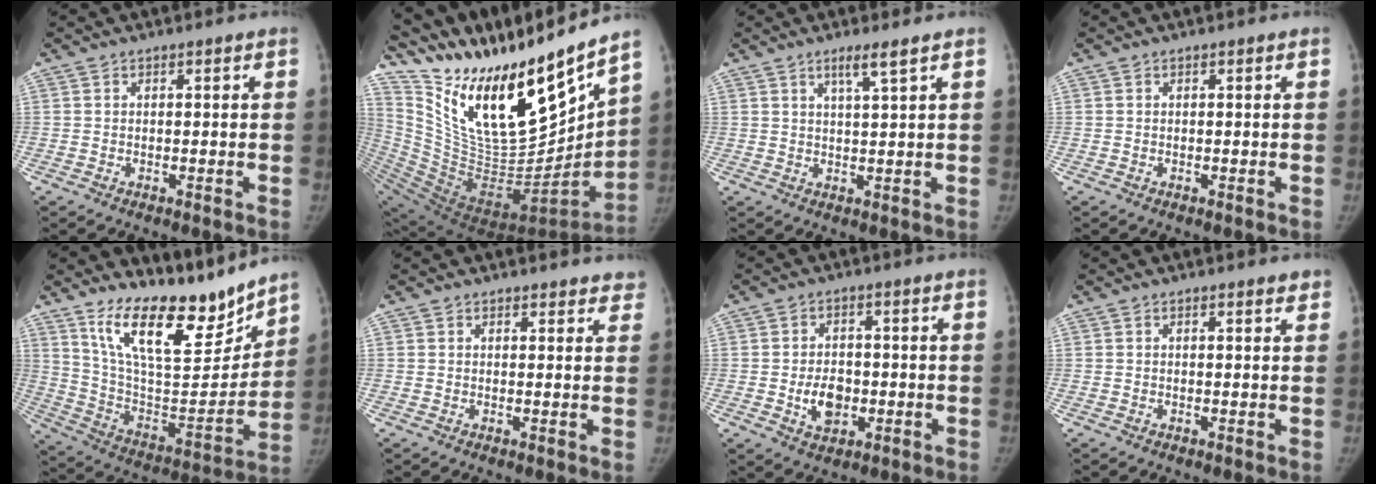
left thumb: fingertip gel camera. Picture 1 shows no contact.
{"total": 31.6, "force": [22.9, 7.9, 20.2], "torque": [-0.300, -0.111, 0.408]}
{"total": 3.3, "force": [2.2, -0.2, 2.6], "torque": [-0.050, -0.016, 0.043]}
{"total": 0.0}
{"total": 21.4, "force": [16.5, 7.0, 11.6], "torque": [-0.140, -0.102, 0.289]}
{"total": 3.8, "force": [3.4, 1.5, 0.4], "torque": [0.034, -0.013, 0.023]}
{"total": 6.3, "force": [-1.4, 4.5, 4.2], "torque": [-0.050, 0.004, -0.019]}
{"total": 1.1, "force": [0.8, 0.2, 0.7], "torque": [-0.006, -0.004, 0.010]}